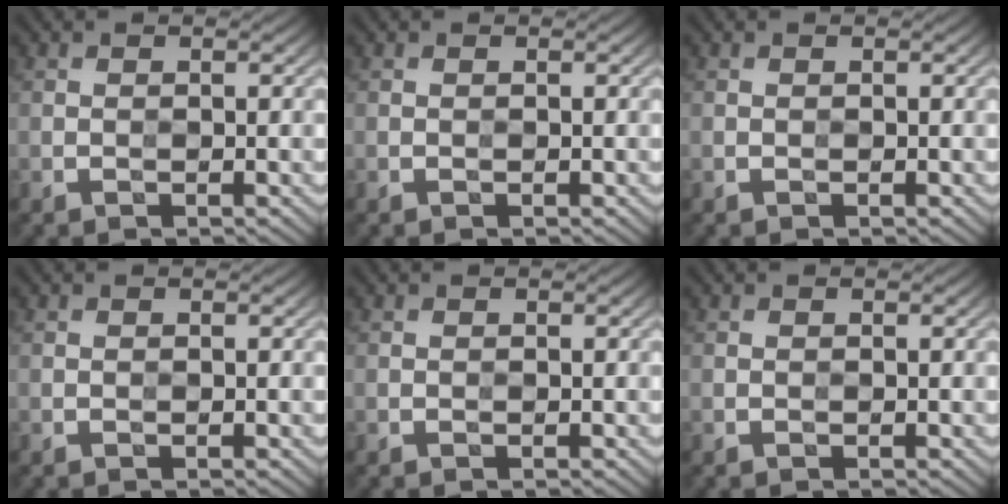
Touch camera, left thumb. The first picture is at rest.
{"total": 0.0}
{"total": 0.0}
{"total": 0.0}
{"total": 0.0}
{"total": 0.0}